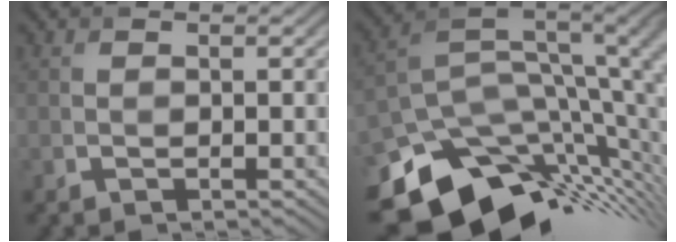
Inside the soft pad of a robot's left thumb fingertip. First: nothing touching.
{"total": 13.9, "force": [-4.9, 7.9, 10.3], "torque": [-0.191, -0.023, -0.065]}